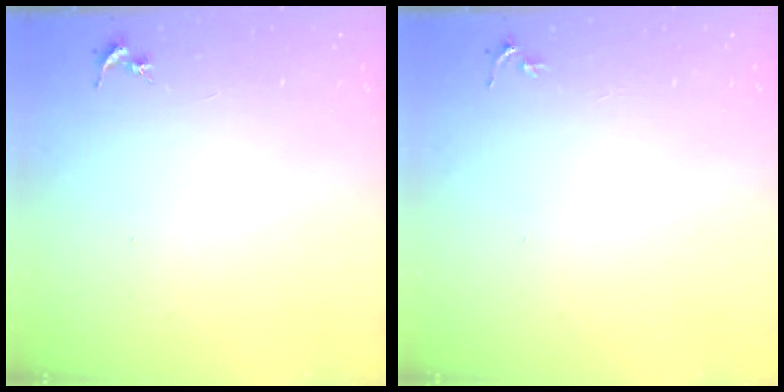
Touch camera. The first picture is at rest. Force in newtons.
{"total": 3.3, "press": 3.2, "slide": 0.4}